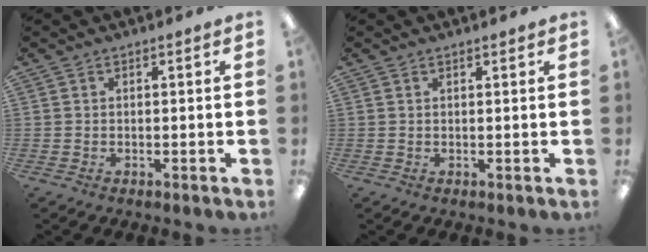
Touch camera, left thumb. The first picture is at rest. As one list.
[{"total": 0.6, "force": [0.6, 0.1, 0.1], "torque": [0.005, -0.002, 0.009]}]